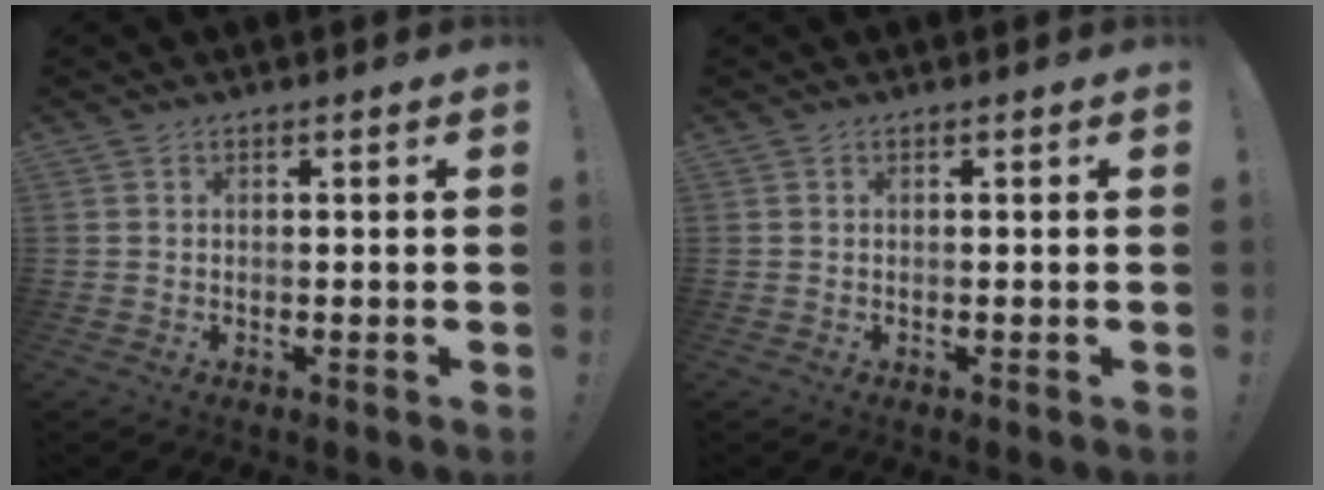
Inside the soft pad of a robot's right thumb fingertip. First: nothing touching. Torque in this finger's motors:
{"motor_torque": [0.00, 0.00, 0.00, 0.00, 0.00]}